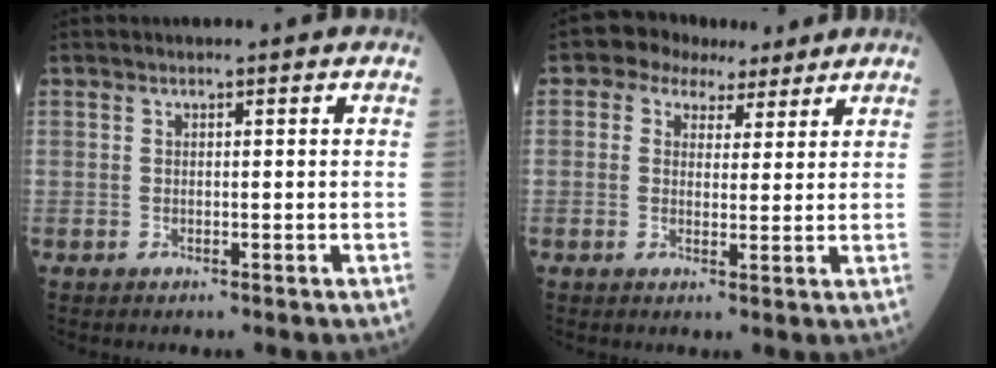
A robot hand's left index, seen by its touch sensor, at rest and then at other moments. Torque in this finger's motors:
{"motor_torque": [0.13, -0.22, -0.53, -0.12]}